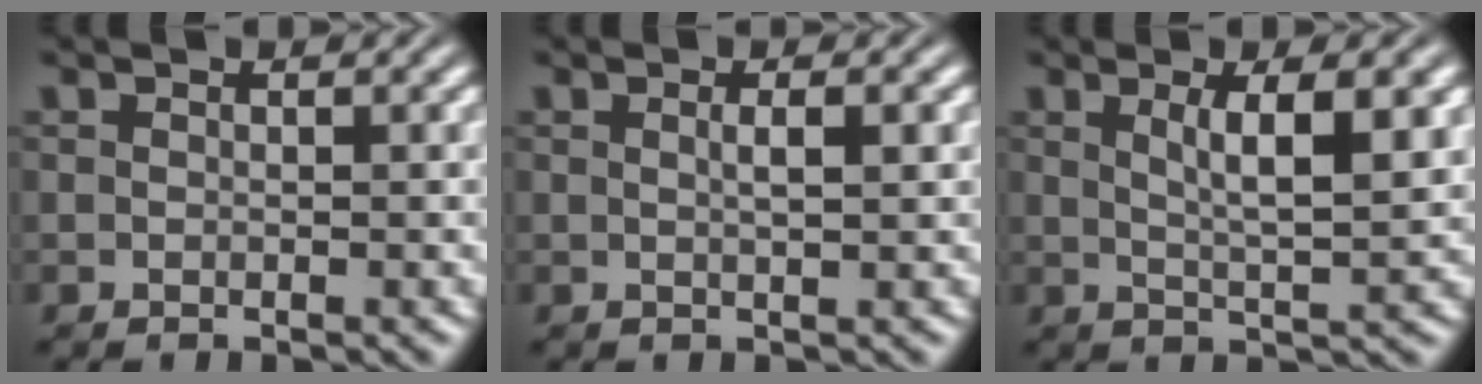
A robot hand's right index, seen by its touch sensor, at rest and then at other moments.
{"total": 1.6, "force": [0.2, -0.9, 1.2], "torque": [-0.010, -0.001, 0.007]}
{"total": 3.7, "force": [1.2, -0.9, 3.4], "torque": [-0.042, -0.004, 0.030]}